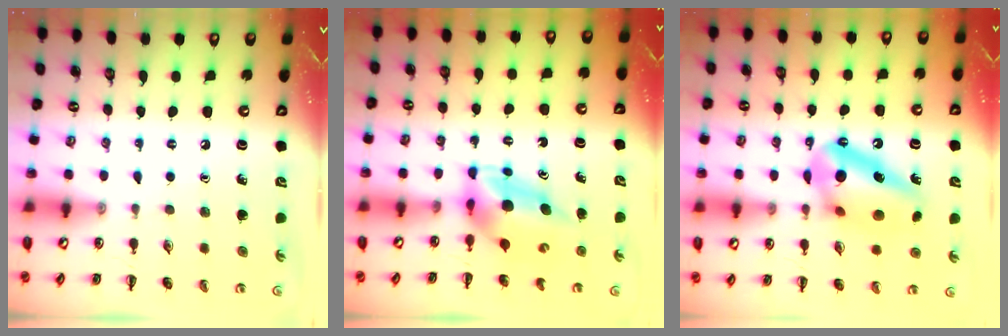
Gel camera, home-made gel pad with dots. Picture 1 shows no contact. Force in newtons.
{"total": 5.1, "press": 5.0, "slide": 1.0}
{"total": 13.6, "press": 13.6, "slide": 0.3}